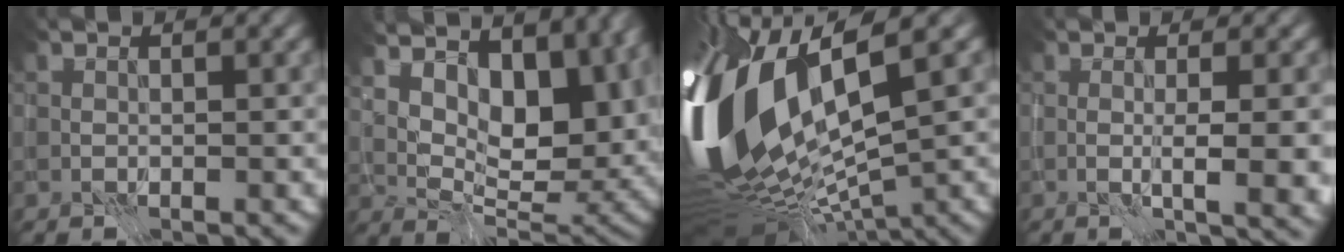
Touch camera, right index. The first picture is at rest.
{"total": 16.4, "force": [8.9, 8.2, 11.0], "torque": [-0.176, 0.039, 0.148]}
{"total": 17.9, "force": [1.2, 7.7, 16.1], "torque": [-0.359, -0.033, 0.046]}
{"total": 5.6, "force": [-0.8, 1.4, 5.4], "torque": [-0.072, 0.000, -0.005]}